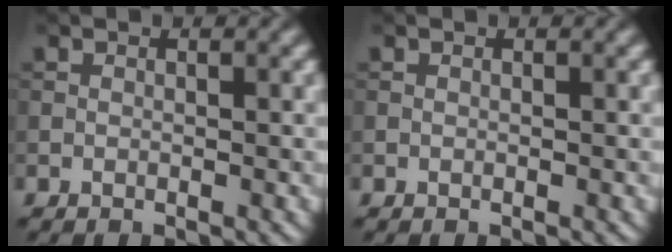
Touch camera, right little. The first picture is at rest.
{"total": 0.0}